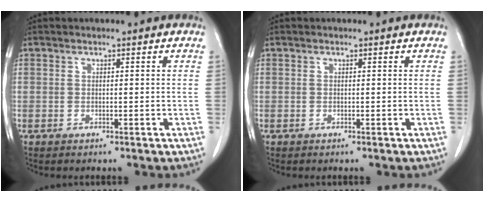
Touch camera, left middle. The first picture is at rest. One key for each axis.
{"total": 0.0}